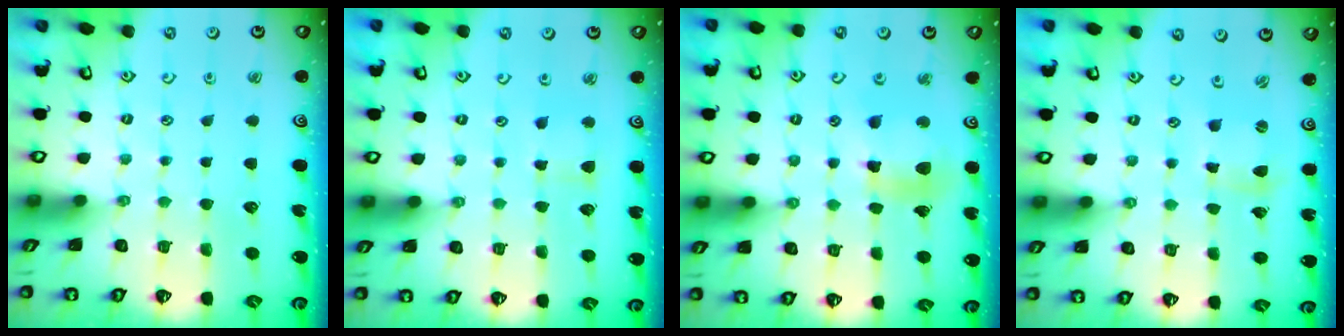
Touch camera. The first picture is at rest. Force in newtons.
{"total": 3.7, "press": 3.6, "slide": 0.7}
{"total": 12.3, "press": 12.0, "slide": 2.6}
{"total": 2.6, "press": 2.6, "slide": 0.3}